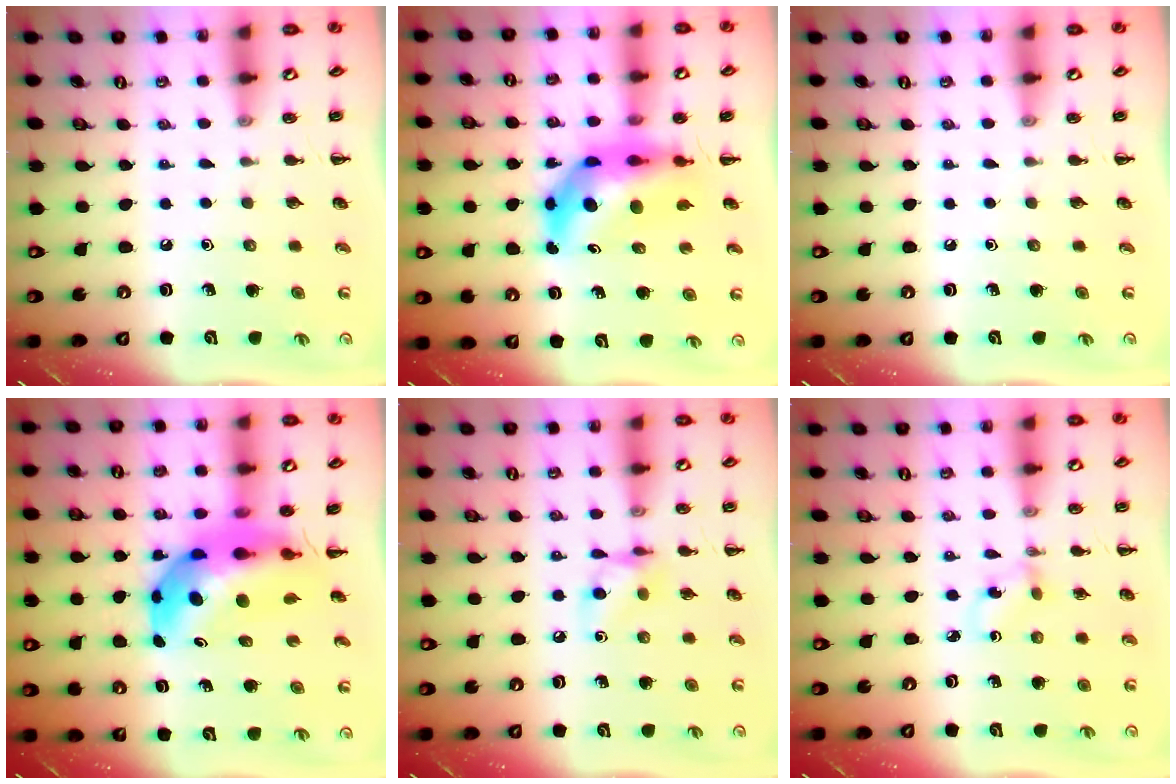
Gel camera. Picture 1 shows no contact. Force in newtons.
{"total": 9.3, "press": 8.7, "slide": 3.2}
{"total": 0.0}
{"total": 11.6, "press": 11.1, "slide": 3.4}
{"total": 7.4, "press": 7.4, "slide": 0.2}
{"total": 1.5, "press": 1.3, "slide": 0.7}